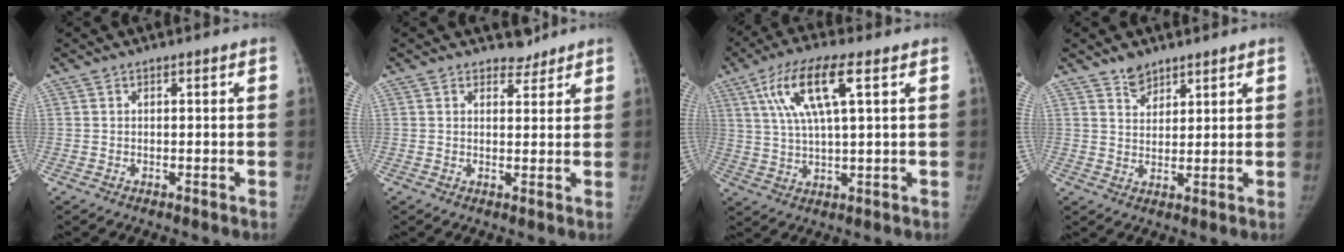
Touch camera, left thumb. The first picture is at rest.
{"total": 2.4, "force": [2.1, 1.2, -0.1], "torque": [0.023, -0.014, 0.025]}
{"total": 11.9, "force": [4.6, 3.1, 10.6], "torque": [-0.218, 0.003, 0.085]}
{"total": 3.8, "force": [3.1, 2.1, 0.9], "torque": [0.008, -0.024, 0.055]}